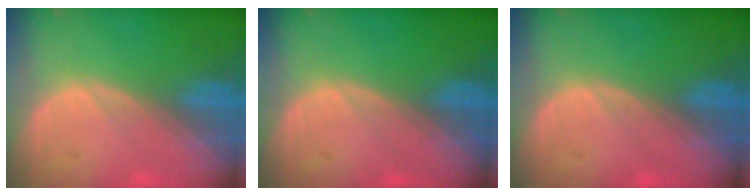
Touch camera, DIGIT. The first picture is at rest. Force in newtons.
{"total": 0.0}
{"total": 0.0}